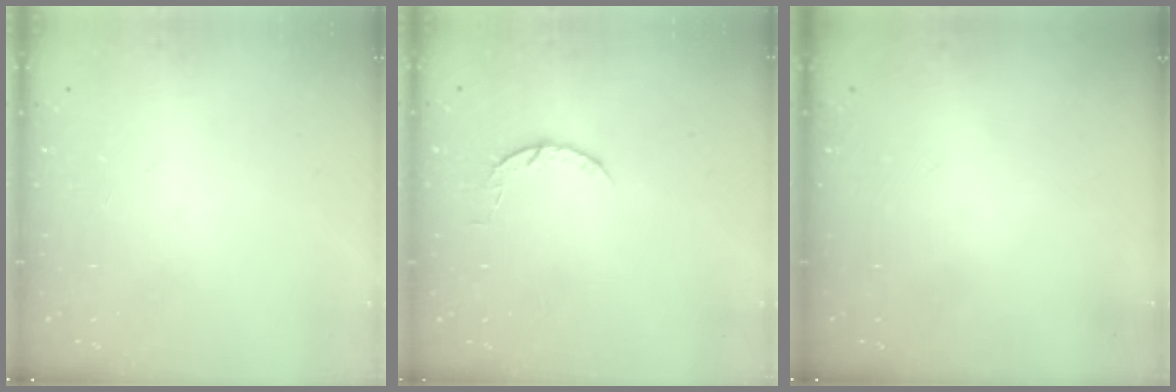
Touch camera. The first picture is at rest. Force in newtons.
{"total": 4.1, "press": 4.1, "slide": 0.6}
{"total": 0.0}